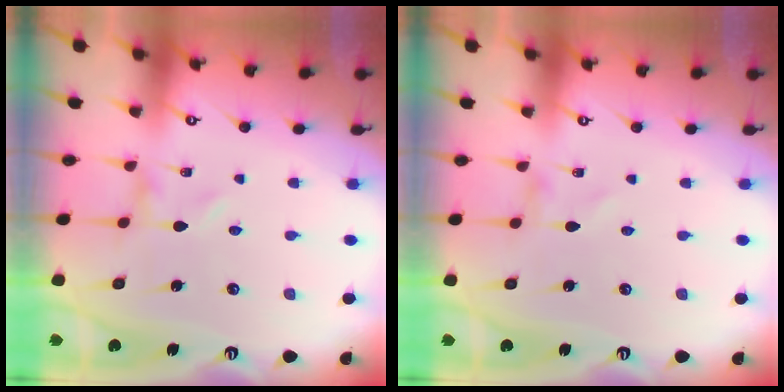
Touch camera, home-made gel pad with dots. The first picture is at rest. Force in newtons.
{"total": 0.6, "press": 0.6, "slide": 0.1}